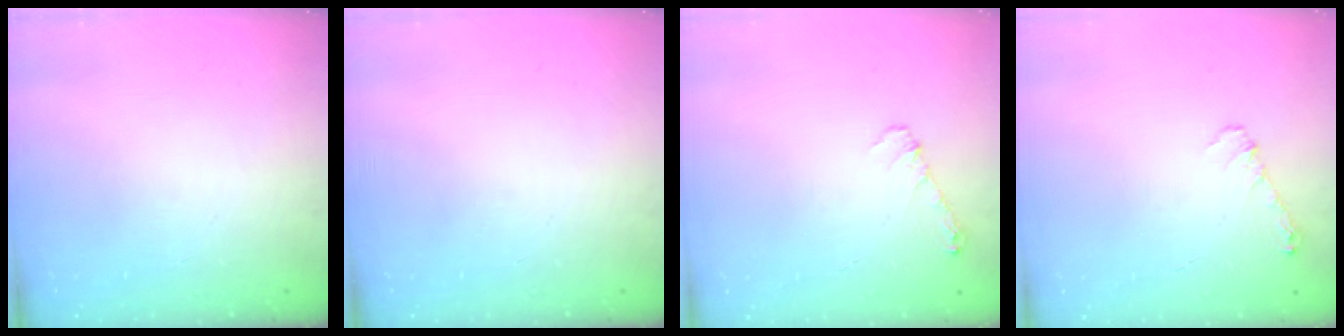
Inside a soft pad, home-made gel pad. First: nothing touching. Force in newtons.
{"total": 0.0}
{"total": 6.1, "press": 6.0, "slide": 0.8}
{"total": 6.1, "press": 6.0, "slide": 0.8}